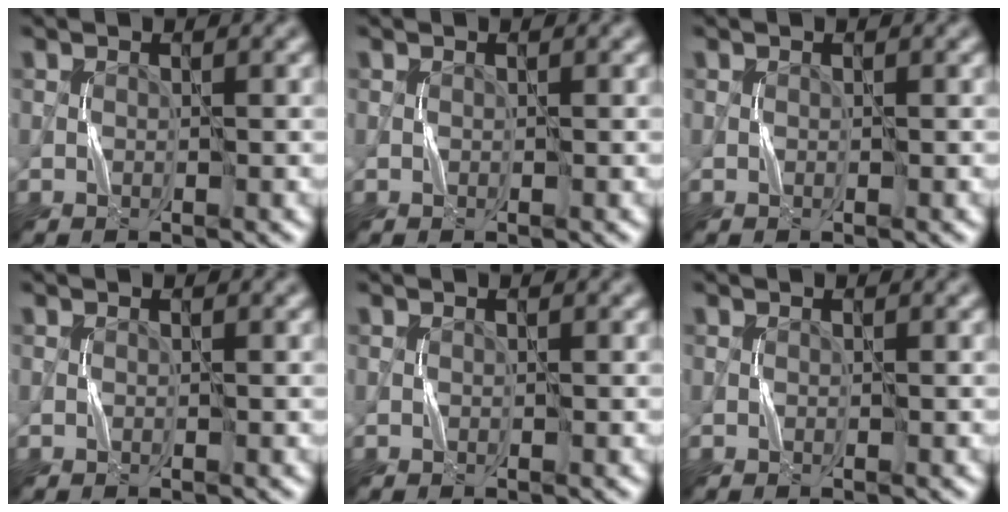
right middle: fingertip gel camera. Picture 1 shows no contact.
{"total": 0.0}
{"total": 0.0}
{"total": 0.0}
{"total": 0.0}
{"total": 0.0}